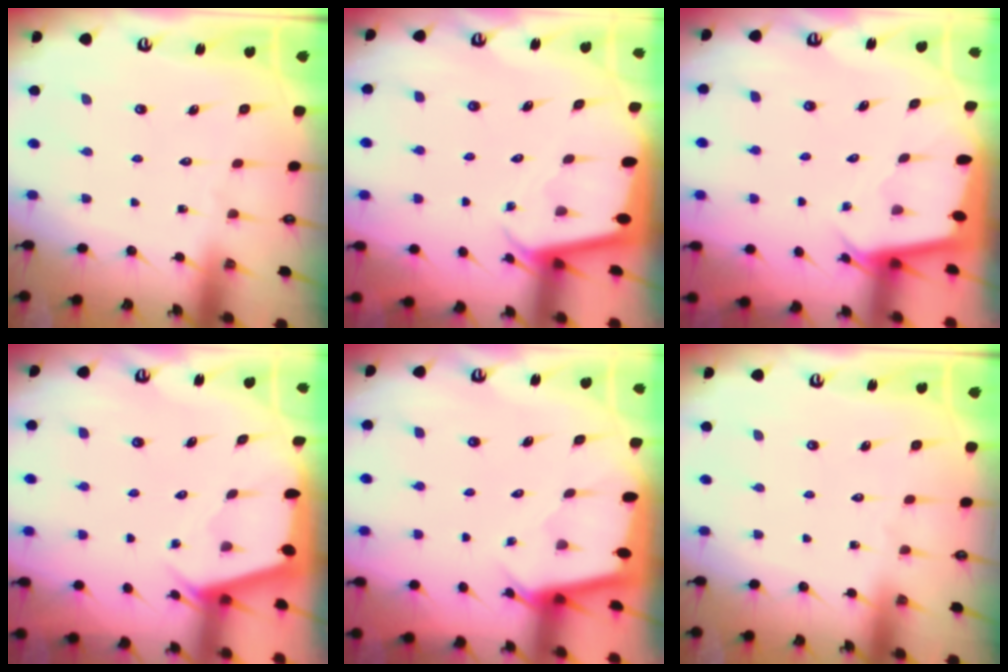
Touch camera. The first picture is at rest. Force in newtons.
{"total": 2.2, "press": 2.2, "slide": 0.2}
{"total": 2.1, "press": 2.1, "slide": 0.1}
{"total": 2.4, "press": 2.3, "slide": 0.4}
{"total": 2.3, "press": 2.3, "slide": 0.1}
{"total": 0.0}